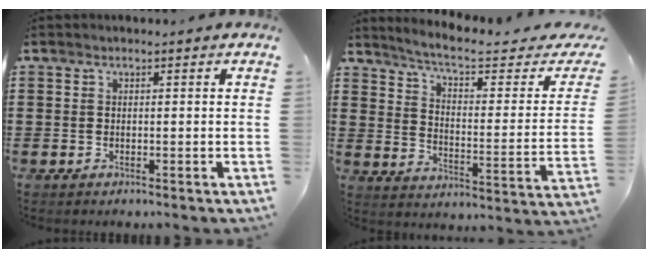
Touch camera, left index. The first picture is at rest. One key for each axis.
{"total": 6.1, "fx": 4.9, "fy": 0.5, "fz": 3.6, "tx": -0.092, "ty": -0.032, "tz": 0.080}